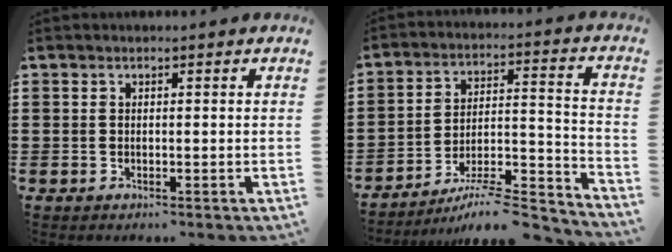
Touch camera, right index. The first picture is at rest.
{"total": 7.0, "force": [-6.1, 1.0, 3.3], "torque": [-0.045, 0.001, -0.119]}